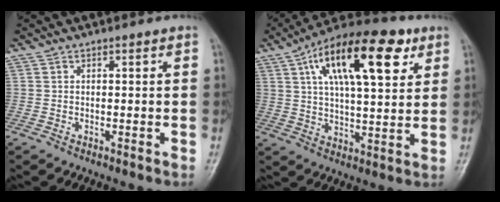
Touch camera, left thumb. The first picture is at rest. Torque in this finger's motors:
{"motor_torque": [0.66, 0.74, 1.97, -0.80, 0.46]}